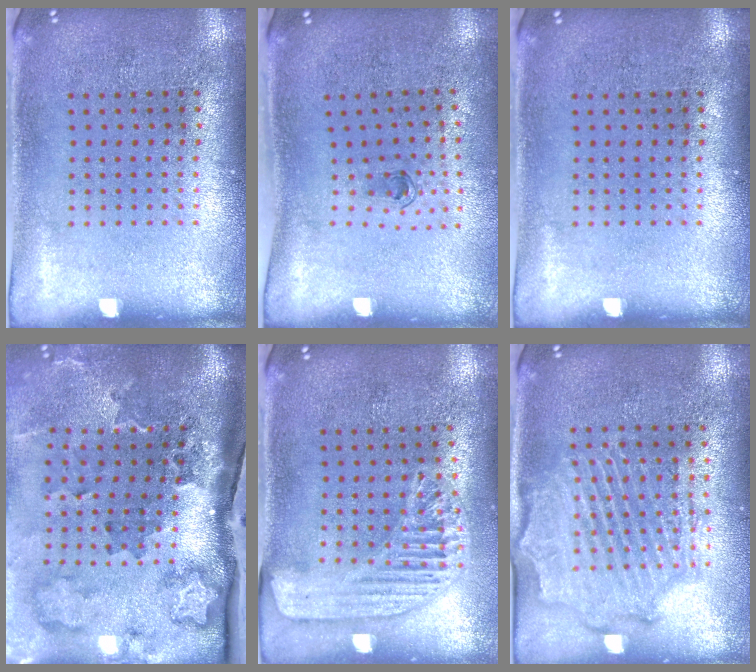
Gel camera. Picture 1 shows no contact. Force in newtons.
{"total": 0.6, "press": 0.3, "slide": 0.6}
{"total": 0.0}
{"total": 3.8, "press": 2.5, "slide": 2.8}
{"total": 1.6, "press": 1.6, "slide": 0.4}
{"total": 2.1, "press": 2.0, "slide": 0.6}